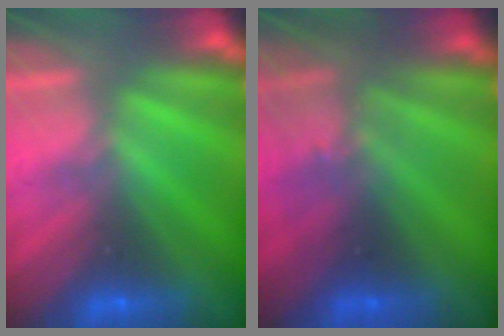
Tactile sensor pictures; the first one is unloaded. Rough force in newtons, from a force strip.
{"total": 2.9}